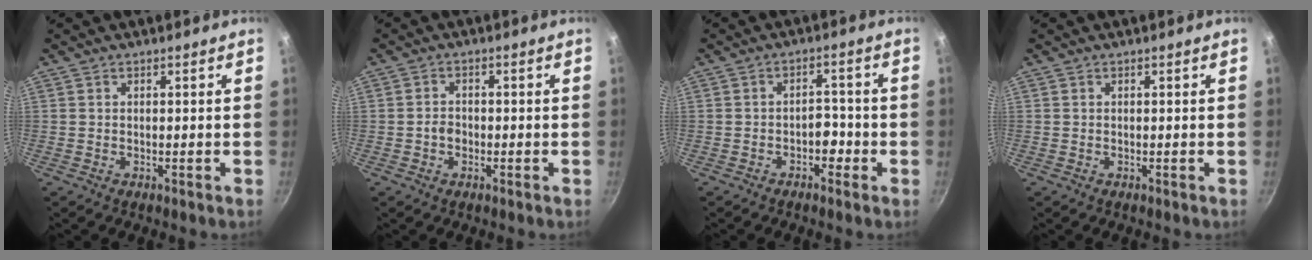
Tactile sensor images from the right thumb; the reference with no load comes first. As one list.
[{"total": 2.3, "force": [-0.7, 1.8, 1.3], "torque": [-0.014, 0.012, -0.013]}, {"total": 3.4, "force": [-1.6, 2.2, 2.1], "torque": [-0.004, 0.022, -0.026]}, {"total": 0.0}]